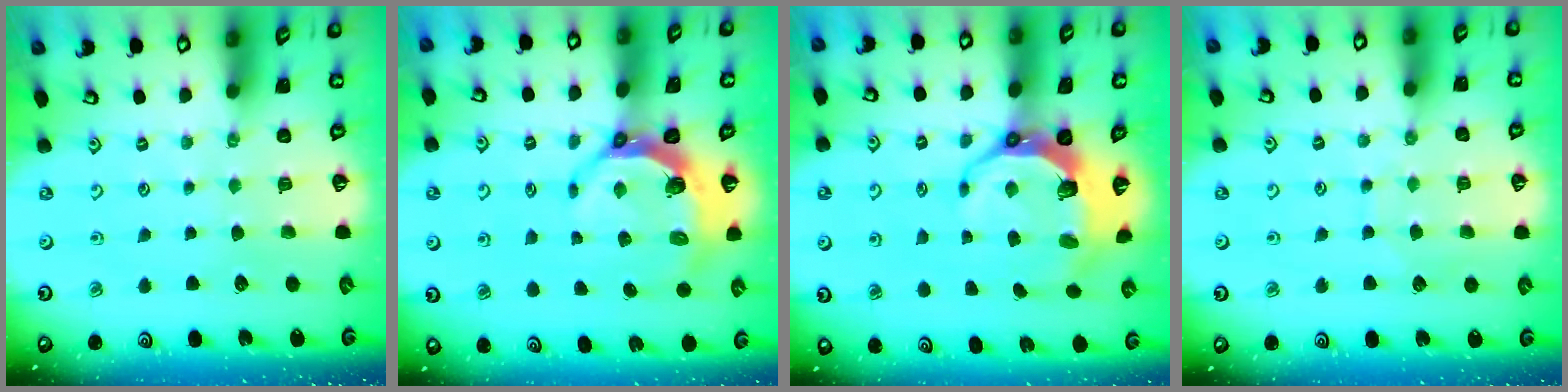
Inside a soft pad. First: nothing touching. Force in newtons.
{"total": 6.5, "press": 5.3, "slide": 3.8}
{"total": 10.7, "press": 9.4, "slide": 5.1}
{"total": 5.8, "press": 5.8, "slide": 0.5}